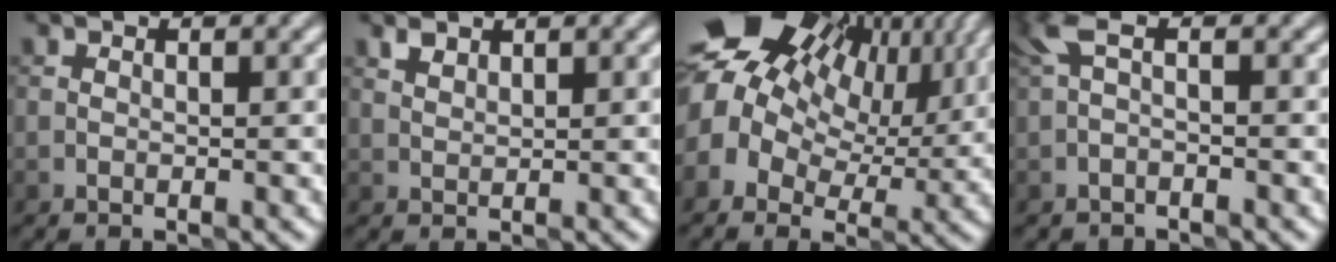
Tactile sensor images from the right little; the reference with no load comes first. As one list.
[{"total": 1.0, "force": [1.0, 0.2, 0.0], "torque": [0.001, 0.002, 0.023]}, {"total": 17.0, "force": [5.6, 12.1, 10.5], "torque": [-0.207, 0.030, 0.094]}, {"total": 1.6, "force": [-0.5, 0.4, 1.4], "torque": [-0.039, 0.003, -0.015]}]